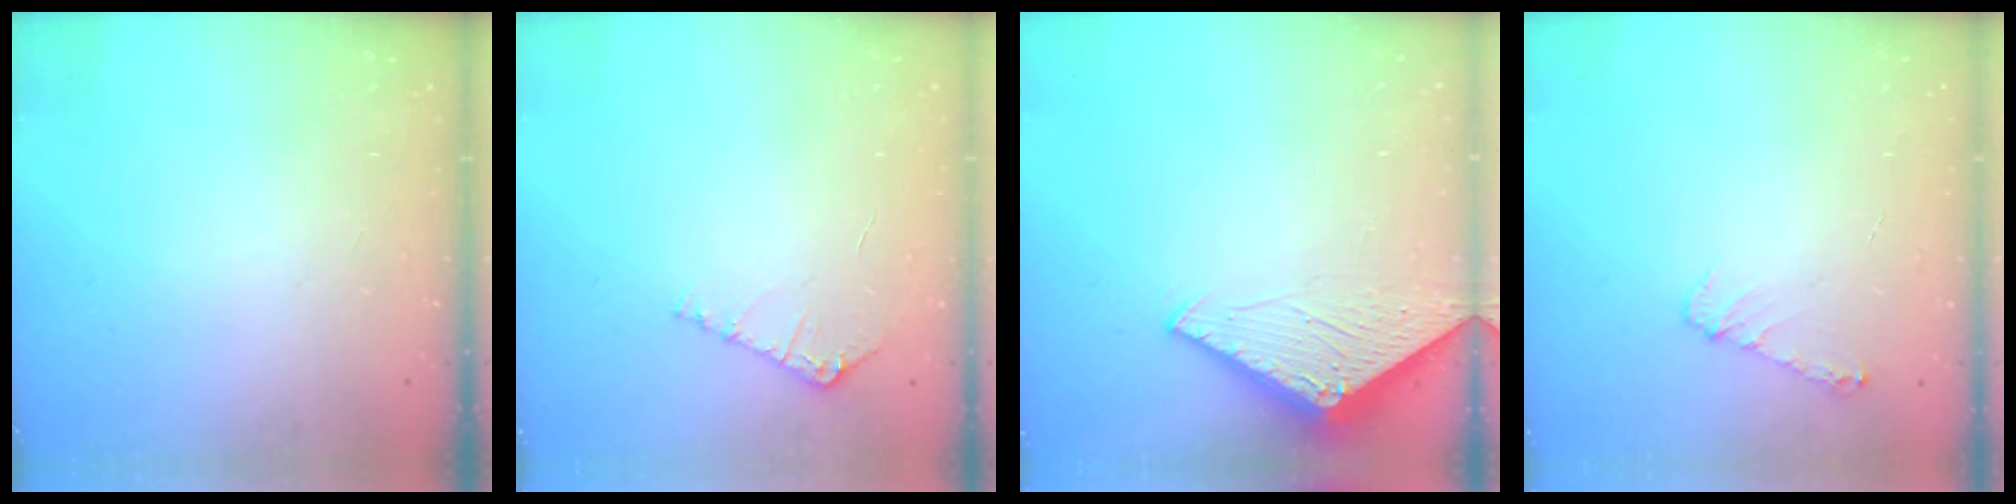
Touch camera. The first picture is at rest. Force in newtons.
{"total": 5.5, "press": 5.5, "slide": 0.7}
{"total": 2.9, "press": 2.9, "slide": 0.2}
{"total": 6.1, "press": 6.0, "slide": 0.8}